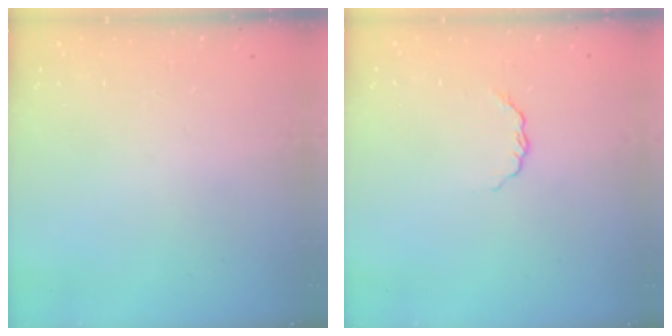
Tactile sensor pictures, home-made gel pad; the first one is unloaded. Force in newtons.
{"total": 3.3, "press": 3.3, "slide": 0.3}